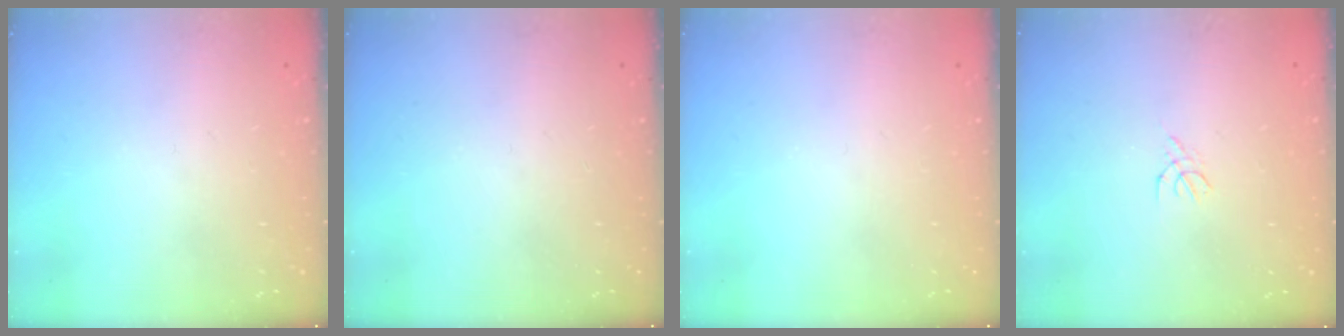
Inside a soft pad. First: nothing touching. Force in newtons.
{"total": 0.0}
{"total": 0.0}
{"total": 1.8, "press": 1.7, "slide": 0.5}